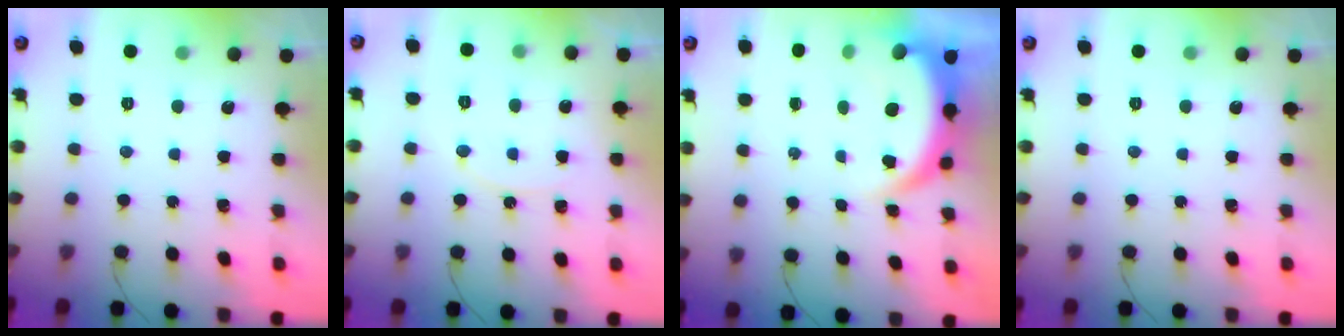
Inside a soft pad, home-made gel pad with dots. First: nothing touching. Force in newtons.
{"total": 6.5, "press": 6.5, "slide": 0.3}
{"total": 6.3, "press": 6.2, "slide": 1.0}
{"total": 0.0}